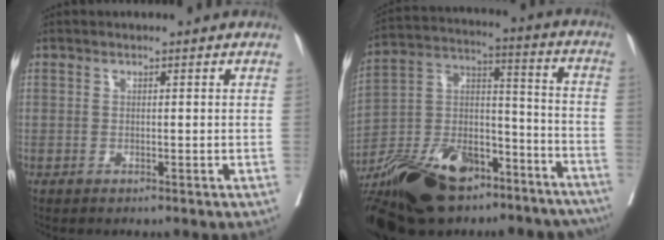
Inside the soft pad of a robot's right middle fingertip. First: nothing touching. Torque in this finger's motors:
{"motor_torque": [1.07, -1.07, 0.70, 0.21]}